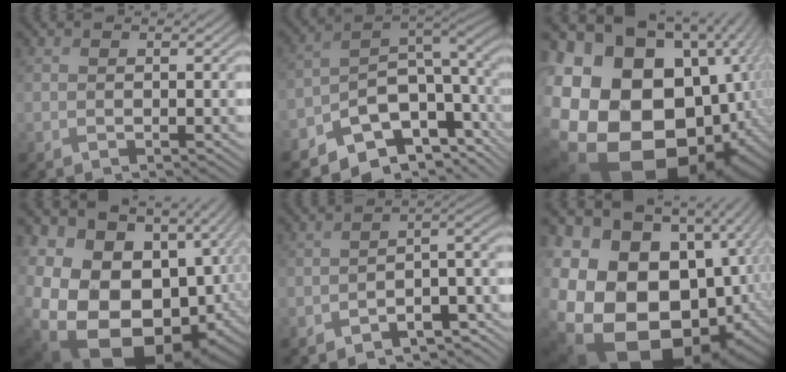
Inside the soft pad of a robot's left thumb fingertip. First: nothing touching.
{"total": 10.2, "force": [-3.9, 6.4, 7.0], "torque": [-0.106, -0.012, -0.077]}
{"total": 26.5, "force": [-4.6, 21.9, 14.3], "torque": [-0.295, -0.069, -0.088]}
{"total": 23.0, "force": [-5.2, 16.7, 15.0], "torque": [-0.291, -0.032, -0.083]}
{"total": 8.3, "force": [-5.6, 3.7, 4.8], "torque": [-0.058, -0.028, -0.094]}
{"total": 24.5, "force": [-7.8, 18.3, 14.3], "torque": [-0.263, -0.052, -0.138]}